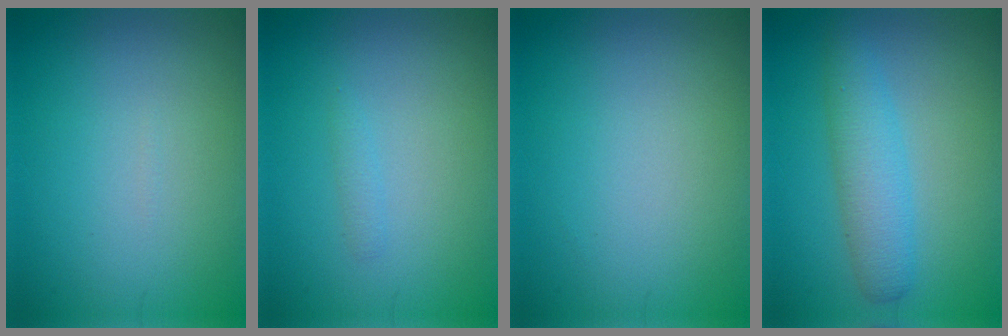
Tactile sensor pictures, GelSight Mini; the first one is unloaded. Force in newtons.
{"total": 0.7, "press": 0.7, "slide": 0.1}
{"total": 0.0}
{"total": 3.6, "press": 3.6, "slide": 0.0}